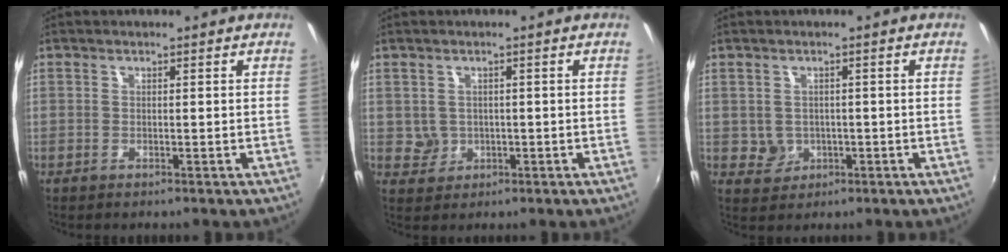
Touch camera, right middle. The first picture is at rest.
{"total": 2.9, "force": [0.1, 2.8, 0.6], "torque": [-0.008, 0.003, 0.006]}
{"total": 3.3, "force": [-0.3, 3.2, 0.8], "torque": [-0.017, 0.003, 0.004]}